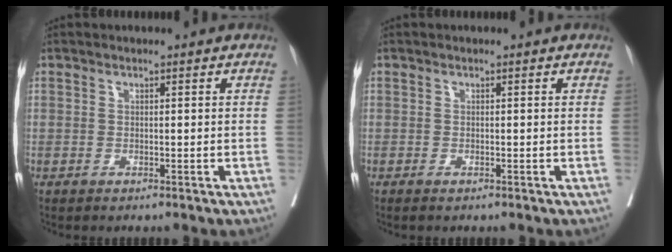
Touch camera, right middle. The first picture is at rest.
{"total": 0.5, "force": [-0.3, 0.1, 0.3], "torque": [-0.008, -0.001, -0.004]}